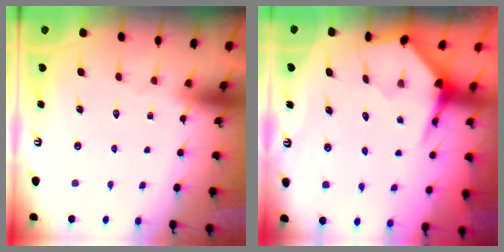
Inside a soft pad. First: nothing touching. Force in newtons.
{"total": 4.0, "press": 3.9, "slide": 0.5}